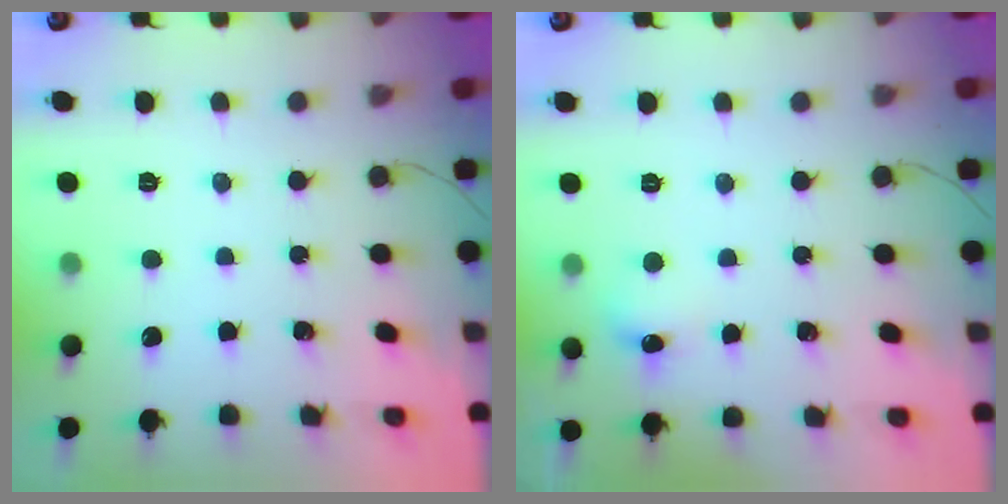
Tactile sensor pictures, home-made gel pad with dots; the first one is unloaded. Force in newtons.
{"total": 6.2, "press": 6.0, "slide": 1.7}